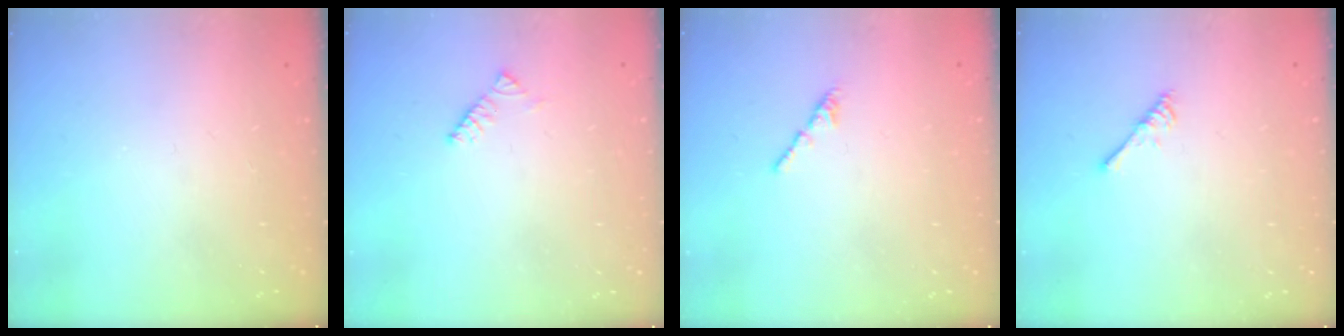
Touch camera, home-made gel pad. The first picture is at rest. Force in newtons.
{"total": 2.9, "press": 2.9, "slide": 0.5}
{"total": 1.3, "press": 1.2, "slide": 0.4}
{"total": 2.9, "press": 2.9, "slide": 0.5}